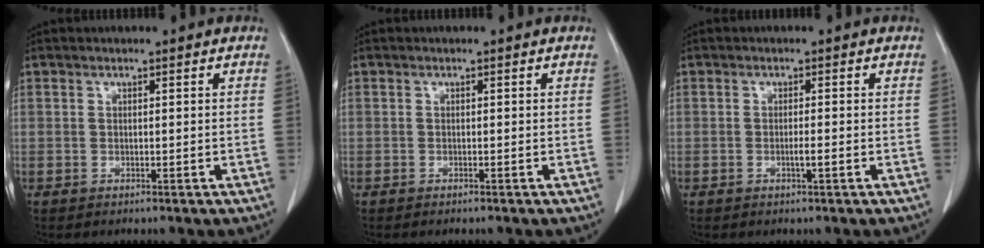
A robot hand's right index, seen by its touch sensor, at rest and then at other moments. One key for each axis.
{"total": 0.5, "fx": -0.5, "fy": 0.0, "fz": 0.2, "tx": -0.009, "ty": -0.002, "tz": -0.007}
{"total": 1.4, "fx": -0.5, "fy": 0.0, "fz": 1.3, "tx": -0.026, "ty": -0.001, "tz": -0.009}